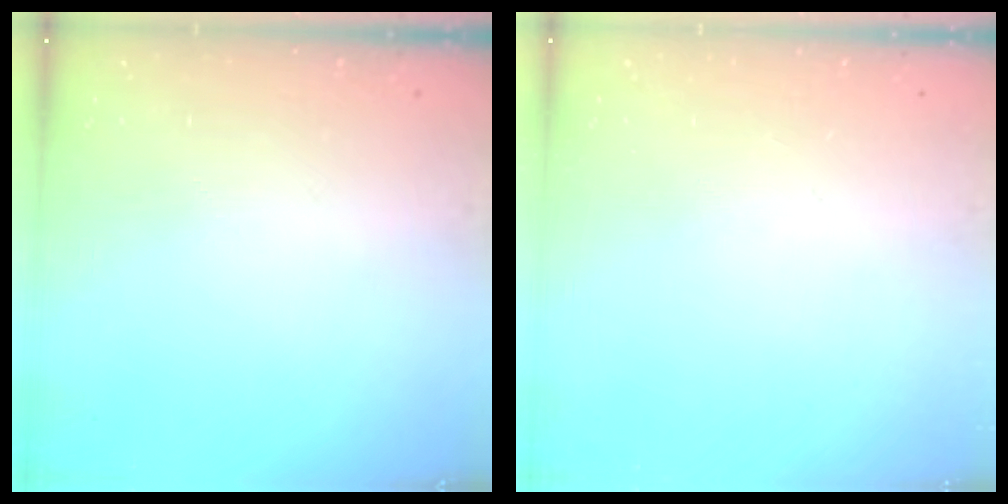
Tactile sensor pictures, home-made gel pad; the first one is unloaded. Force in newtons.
{"total": 0.0}